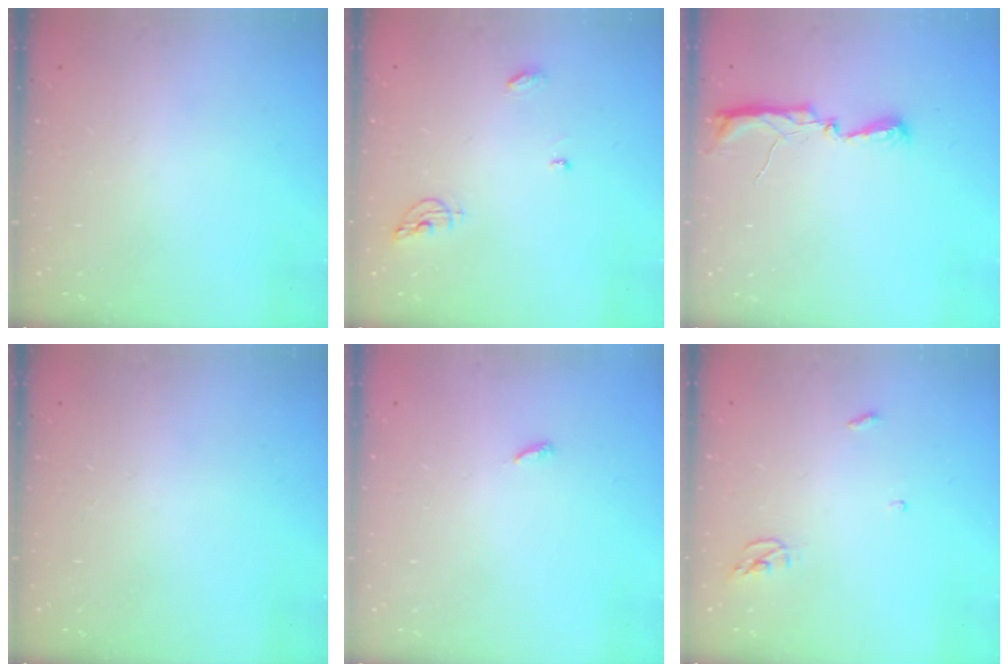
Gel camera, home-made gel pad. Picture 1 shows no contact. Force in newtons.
{"total": 6.0, "press": 6.0, "slide": 0.4}
{"total": 6.4, "press": 6.3, "slide": 0.8}
{"total": 0.0}
{"total": 2.5, "press": 2.5, "slide": 0.2}
{"total": 3.8, "press": 3.8, "slide": 0.3}